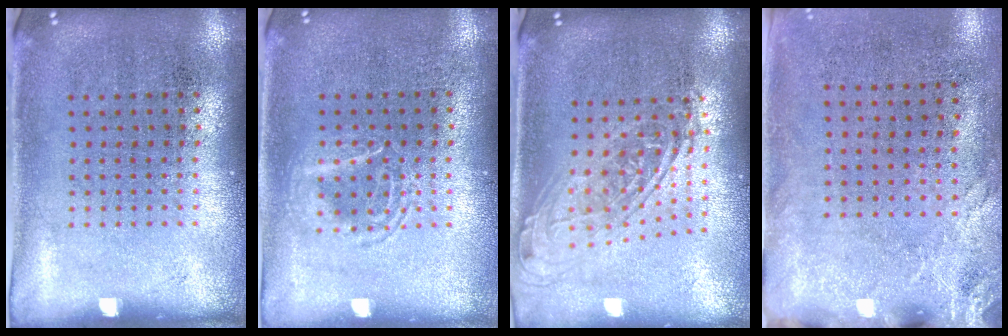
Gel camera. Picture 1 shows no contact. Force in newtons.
{"total": 1.7, "press": 1.7, "slide": 0.2}
{"total": 1.8, "press": 1.4, "slide": 1.2}
{"total": 2.6, "press": 2.0, "slide": 1.6}